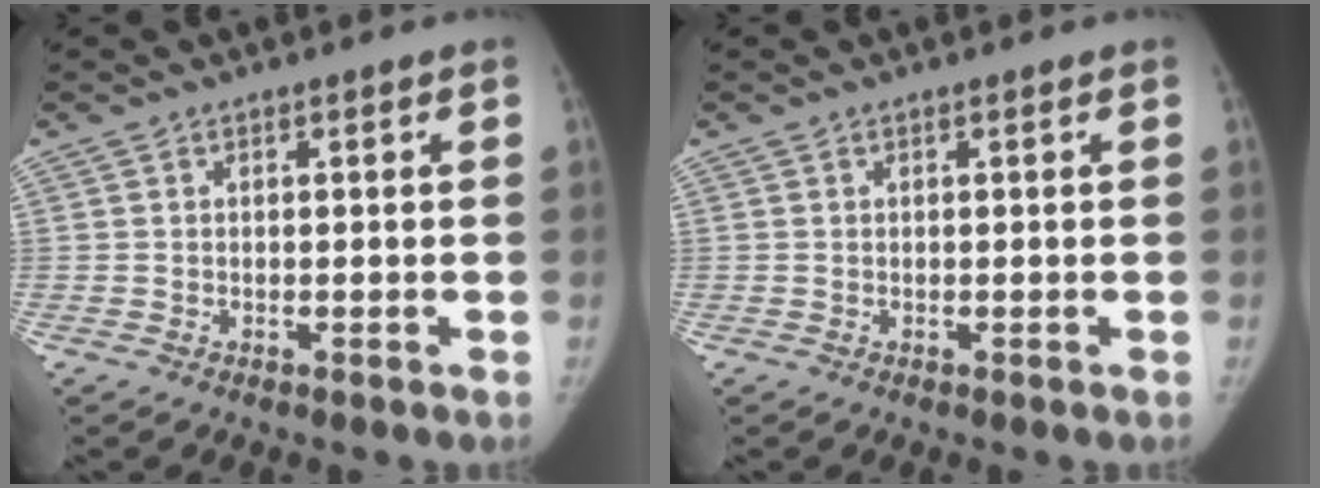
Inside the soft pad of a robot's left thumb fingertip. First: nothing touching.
{"total": 0.0}